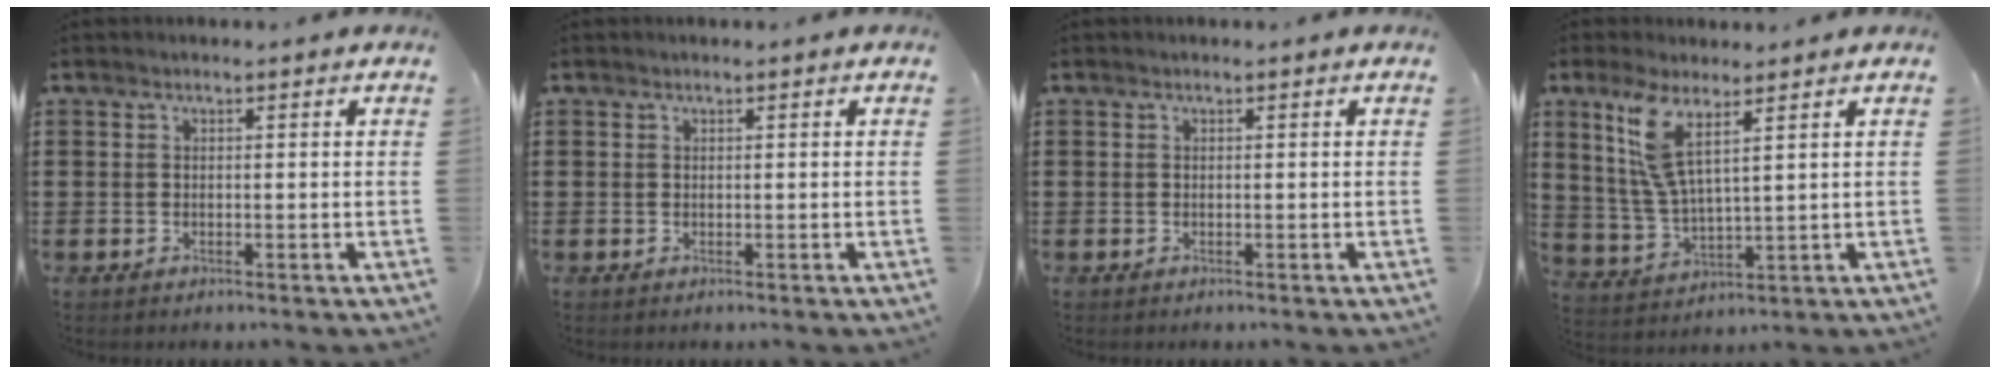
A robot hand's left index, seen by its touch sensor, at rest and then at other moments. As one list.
[{"total": 0.0}, {"total": 0.0}, {"total": 8.2, "force": [4.9, 2.0, 6.3], "torque": [-0.160, -0.010, 0.080]}]